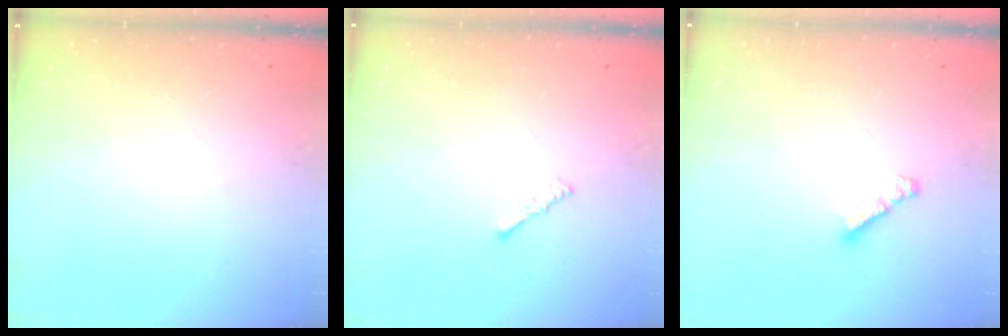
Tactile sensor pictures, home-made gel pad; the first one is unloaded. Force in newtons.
{"total": 0.7, "press": 0.6, "slide": 0.3}
{"total": 2.4, "press": 2.4, "slide": 0.1}